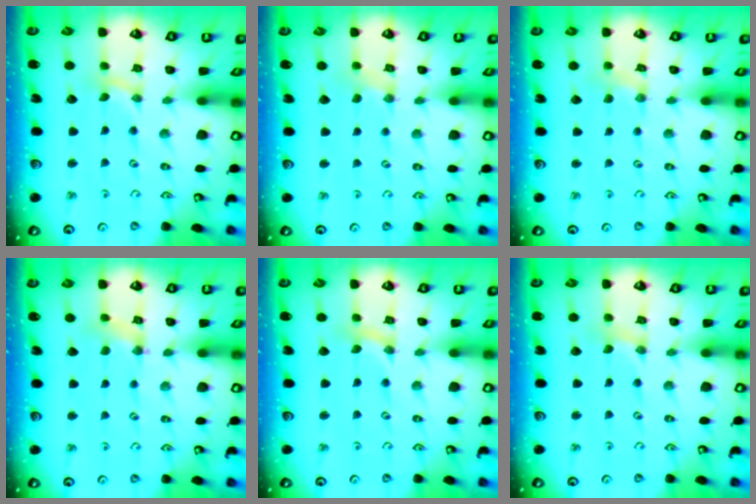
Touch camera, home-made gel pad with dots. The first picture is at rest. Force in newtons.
{"total": 0.0}
{"total": 1.7, "press": 1.7, "slide": 0.3}
{"total": 1.5, "press": 1.4, "slide": 0.3}
{"total": 0.0}
{"total": 0.0}